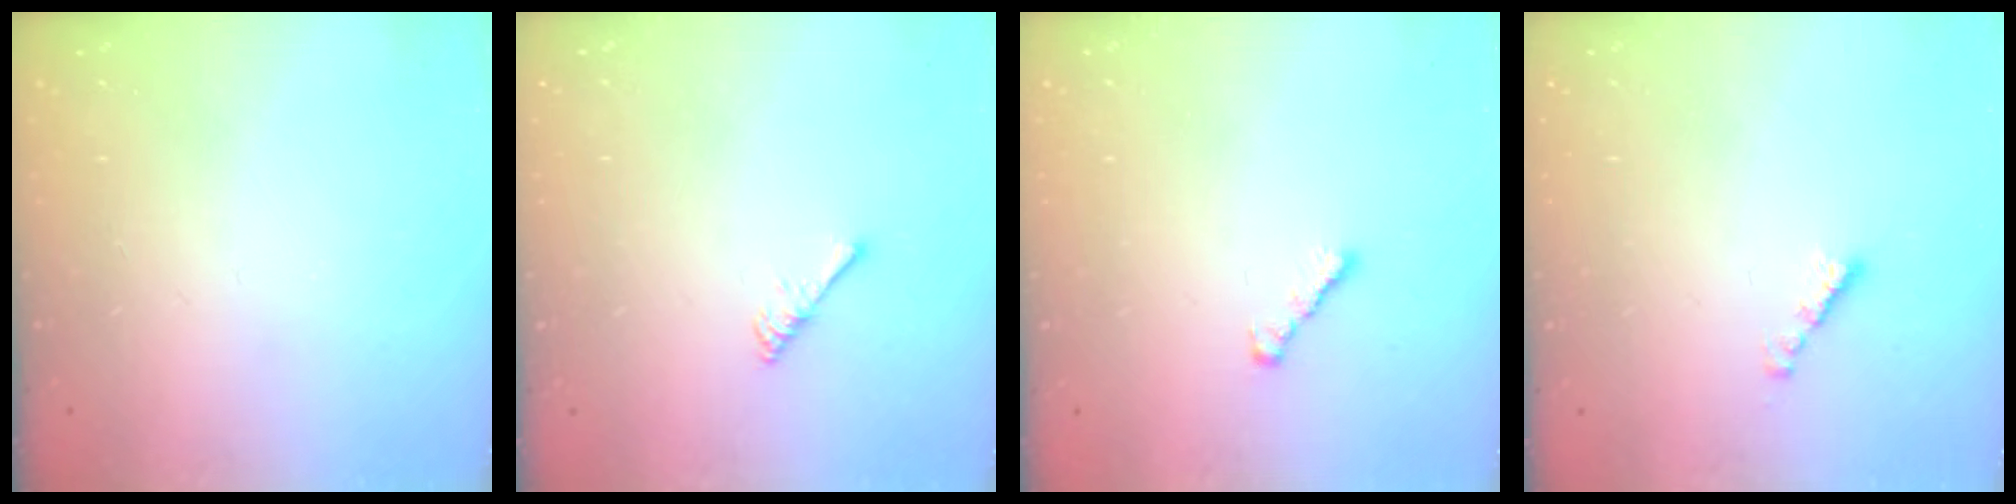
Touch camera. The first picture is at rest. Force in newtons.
{"total": 2.5, "press": 2.5, "slide": 0.4}
{"total": 2.4, "press": 2.3, "slide": 0.6}
{"total": 2.1, "press": 2.1, "slide": 0.3}